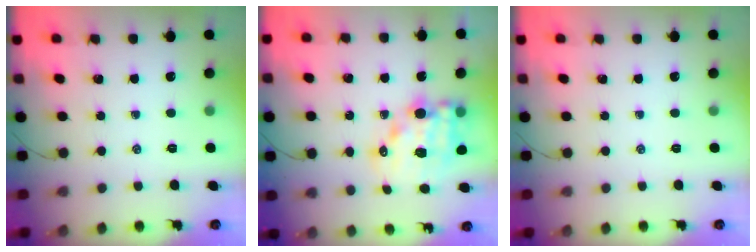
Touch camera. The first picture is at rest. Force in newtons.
{"total": 13.3, "press": 12.9, "slide": 3.3}
{"total": 0.0}